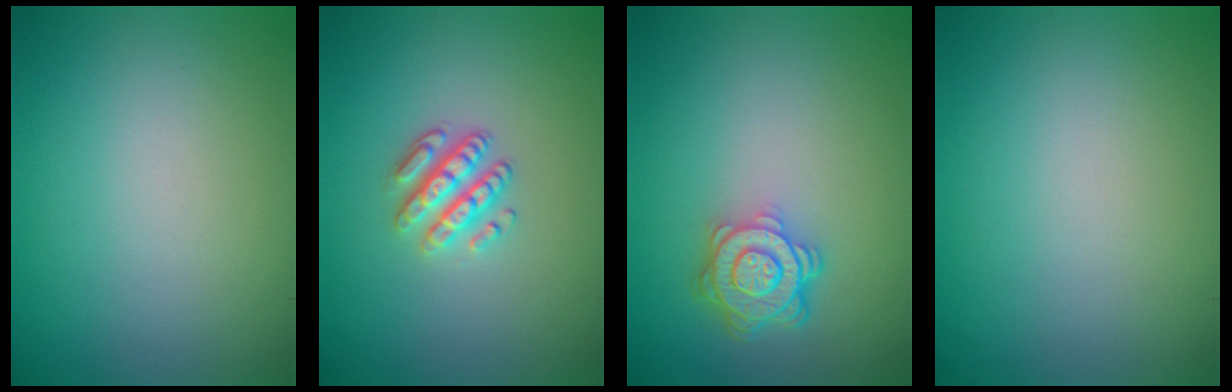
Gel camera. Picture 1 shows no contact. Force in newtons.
{"total": 3.0, "press": 2.6, "slide": 1.5}
{"total": 4.7, "press": 3.6, "slide": 3.1}
{"total": 0.0}